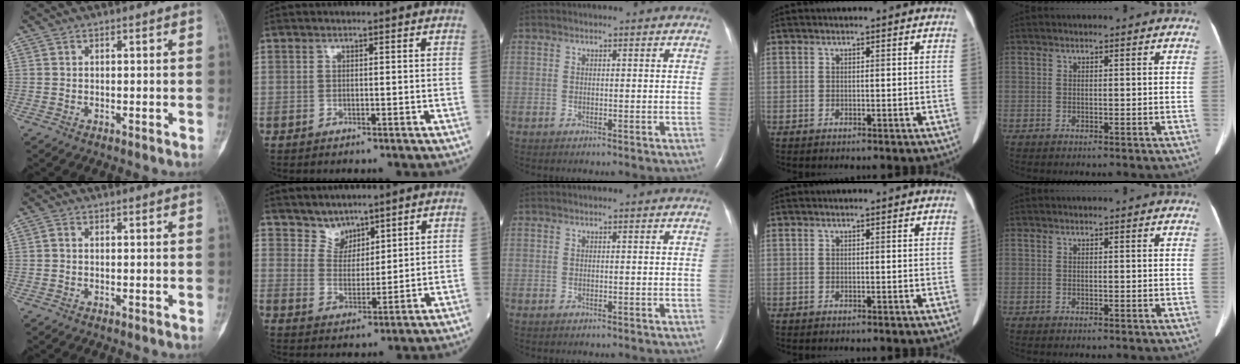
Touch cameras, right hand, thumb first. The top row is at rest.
{"thumb": {"total": 0.8, "force": [-0.1, 0.5, 0.6], "torque": [-0.010, 0.000, -0.006]}, "index": {"total": 4.1, "force": [3.5, 2.0, 0.1], "torque": [0.002, 0.001, 0.068]}}